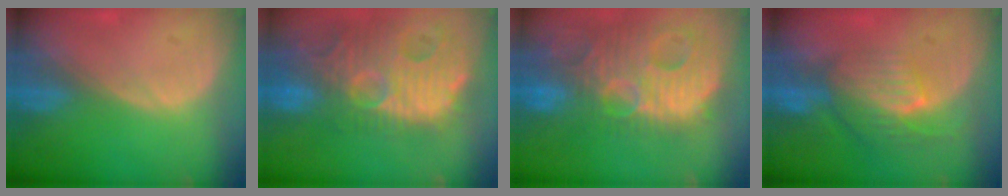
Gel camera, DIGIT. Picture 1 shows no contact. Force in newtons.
{"total": 14.7, "press": 12.6, "slide": 7.5}
{"total": 14.6, "press": 12.7, "slide": 7.3}
{"total": 8.1, "press": 7.2, "slide": 3.6}